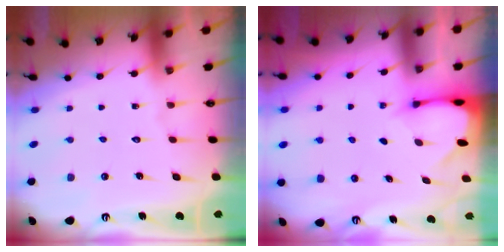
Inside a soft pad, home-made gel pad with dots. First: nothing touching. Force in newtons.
{"total": 2.0, "press": 2.0, "slide": 0.1}